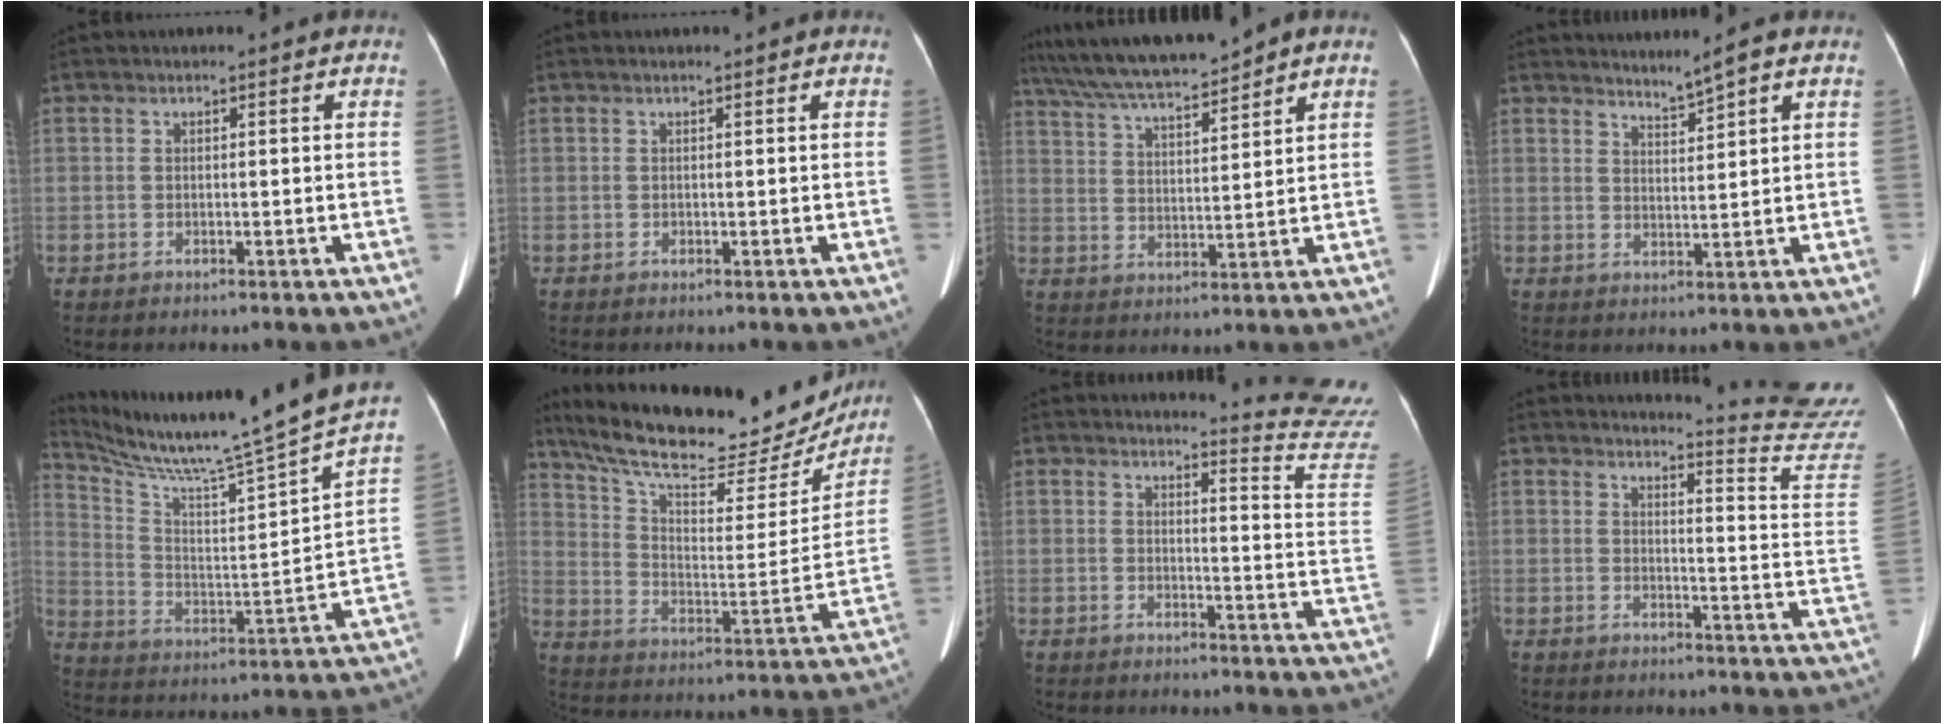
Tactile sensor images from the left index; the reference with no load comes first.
{"total": 0.0}
{"total": 11.3, "force": [10.1, 0.0, 5.0], "torque": [-0.098, 0.014, 0.182]}
{"total": 2.6, "force": [2.3, -0.8, 1.0], "torque": [-0.026, -0.007, 0.048]}
{"total": 25.3, "force": [21.9, -1.8, 12.5], "torque": [-0.225, -0.082, 0.326]}
{"total": 25.5, "force": [22.4, 6.8, 10.1], "torque": [-0.166, -0.021, 0.317]}
{"total": 13.6, "force": [13.5, -2.1, 0.0], "torque": [0.001, -0.164, 0.124]}
{"total": 16.0, "force": [15.7, -2.2, 1.5], "torque": [-0.018, -0.165, 0.154]}